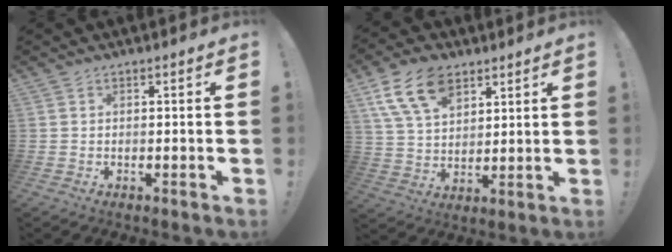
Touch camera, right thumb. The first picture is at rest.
{"total": 14.3, "force": [8.1, 8.6, 8.1], "torque": [-0.154, -0.029, 0.153]}